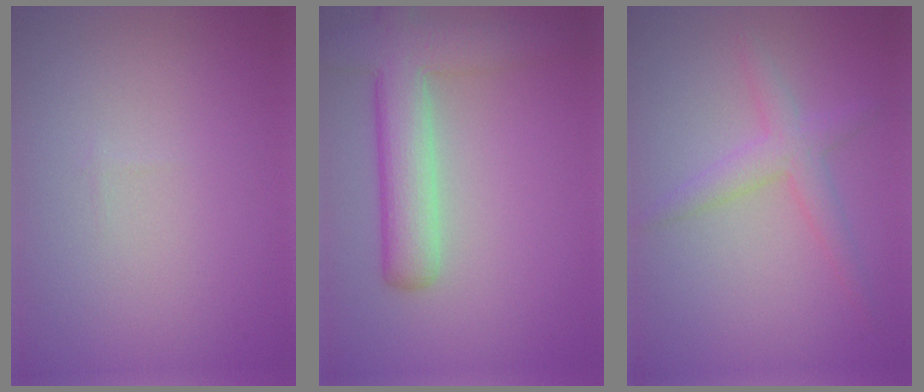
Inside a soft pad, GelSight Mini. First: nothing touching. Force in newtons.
{"total": 6.3, "press": 6.3, "slide": 0.3}
{"total": 2.7, "press": 2.7, "slide": 0.0}